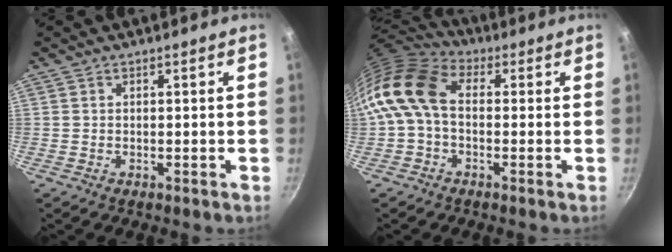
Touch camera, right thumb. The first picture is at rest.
{"total": 12.6, "force": [0.0, 8.6, 9.2], "torque": [-0.168, 0.028, -0.019]}